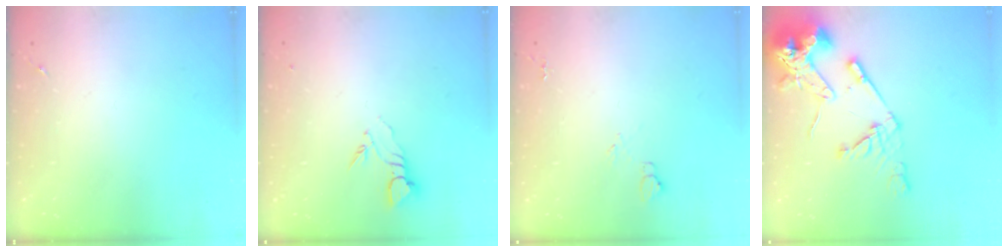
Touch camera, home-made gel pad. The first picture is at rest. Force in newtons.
{"total": 3.8, "press": 3.8, "slide": 0.2}
{"total": 5.5, "press": 5.4, "slide": 0.7}
{"total": 16.7, "press": 16.5, "slide": 2.1}